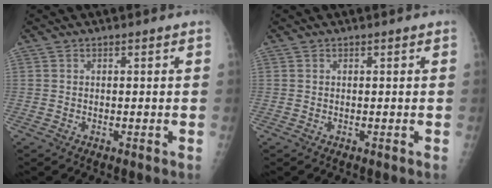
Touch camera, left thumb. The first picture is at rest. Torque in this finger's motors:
{"motor_torque": [0.04, -0.04, 0.01, -0.01, 0.00]}